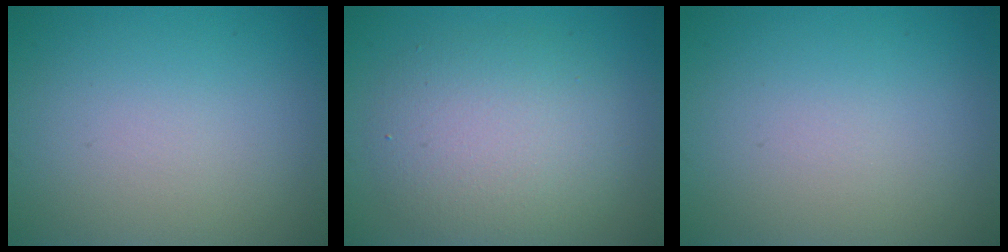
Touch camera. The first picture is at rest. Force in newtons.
{"total": 5.3, "press": 5.3, "slide": 0.1}
{"total": 0.0}